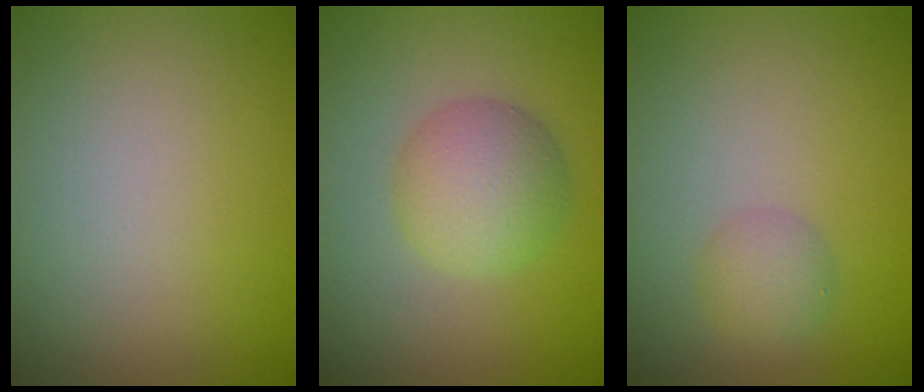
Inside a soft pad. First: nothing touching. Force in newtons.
{"total": 4.3, "press": 4.3, "slide": 0.0}
{"total": 1.9, "press": 1.9, "slide": 0.1}